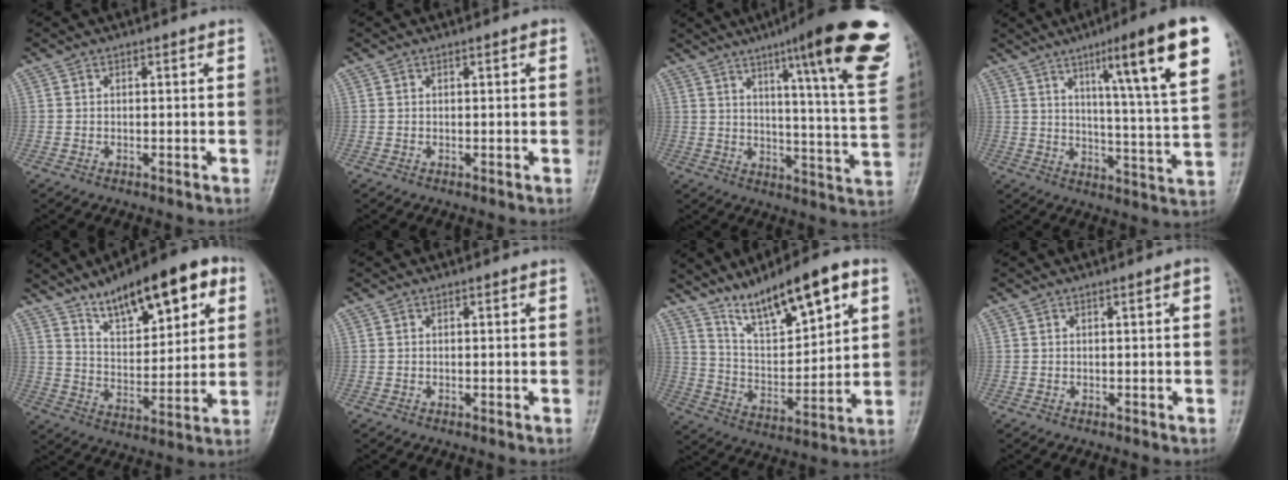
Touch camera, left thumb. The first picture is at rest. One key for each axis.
{"total": 0.6, "fx": 0.2, "fy": 0.1, "fz": 0.5, "tx": -0.007, "ty": 0.001, "tz": 0.002}
{"total": 24.0, "fx": 13.3, "fy": 3.1, "fz": 19.7, "tx": -0.247, "ty": -0.050, "tz": 0.175}
{"total": 20.1, "fx": 10.0, "fy": 1.9, "fz": 17.4, "tx": -0.232, "ty": -0.032, "tz": 0.143}
{"total": 18.2, "fx": 9.9, "fy": 7.0, "fz": 13.5, "tx": -0.163, "ty": -0.027, "tz": 0.160}
{"total": 0.0}
{"total": 16.0, "fx": 9.9, "fy": 4.7, "fz": 11.7, "tx": -0.170, "ty": -0.043, "tz": 0.183}
{"total": 0.9, "fx": 0.2, "fy": 0.0, "fz": 0.9, "tx": -0.016, "ty": 0.001, "tz": 0.003}